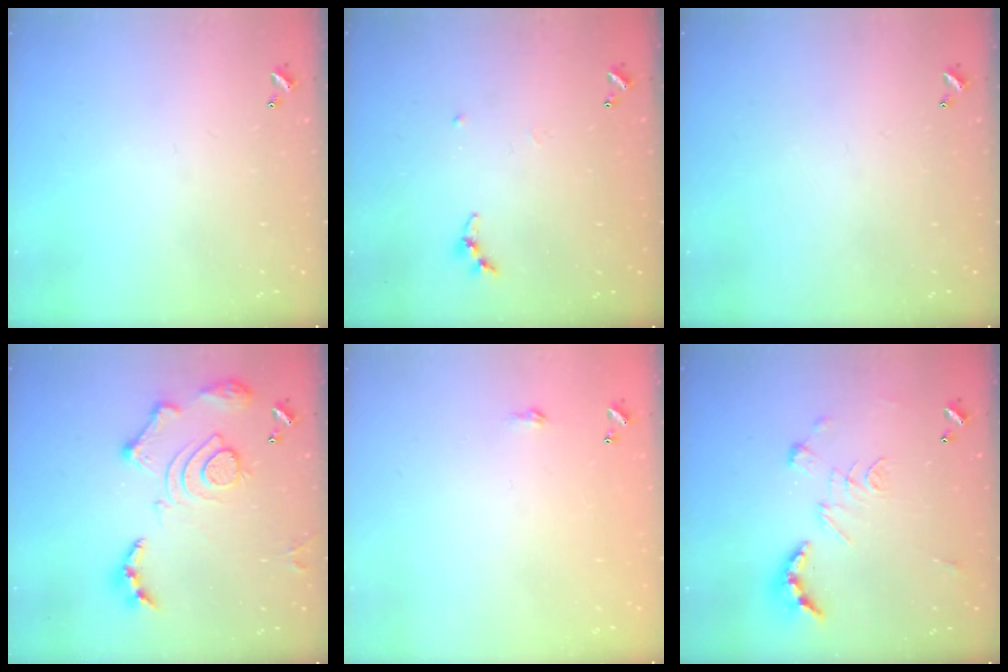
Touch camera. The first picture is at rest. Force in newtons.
{"total": 6.2, "press": 6.1, "slide": 0.7}
{"total": 0.0}
{"total": 16.1, "press": 16.0, "slide": 1.8}
{"total": 1.8, "press": 1.8, "slide": 0.3}
{"total": 2.5, "press": 2.0, "slide": 1.5}